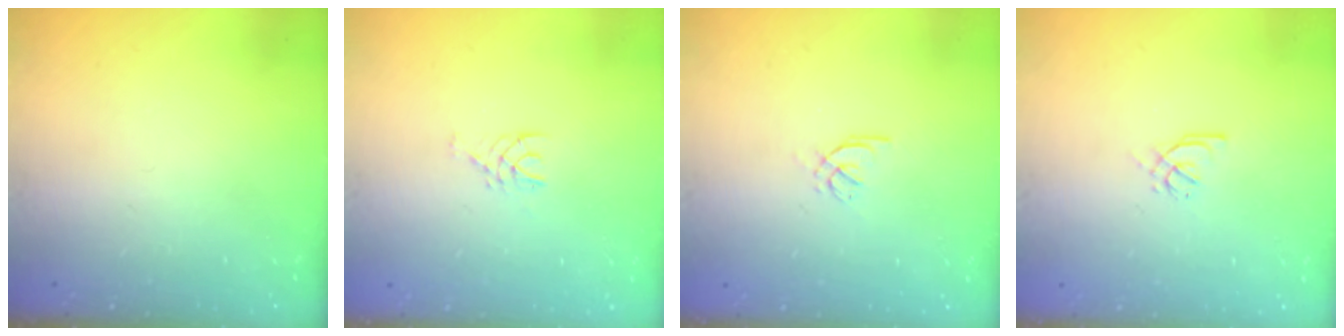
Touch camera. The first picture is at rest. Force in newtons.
{"total": 2.5, "press": 2.5, "slide": 0.2}
{"total": 2.0, "press": 1.9, "slide": 0.6}
{"total": 2.6, "press": 2.5, "slide": 0.7}